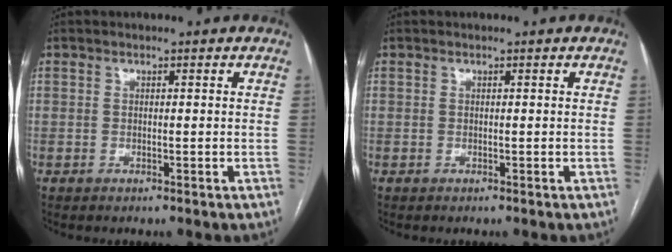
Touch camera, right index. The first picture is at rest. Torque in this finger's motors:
{"motor_torque": [0.27, 0.05, -0.02, 0.00]}